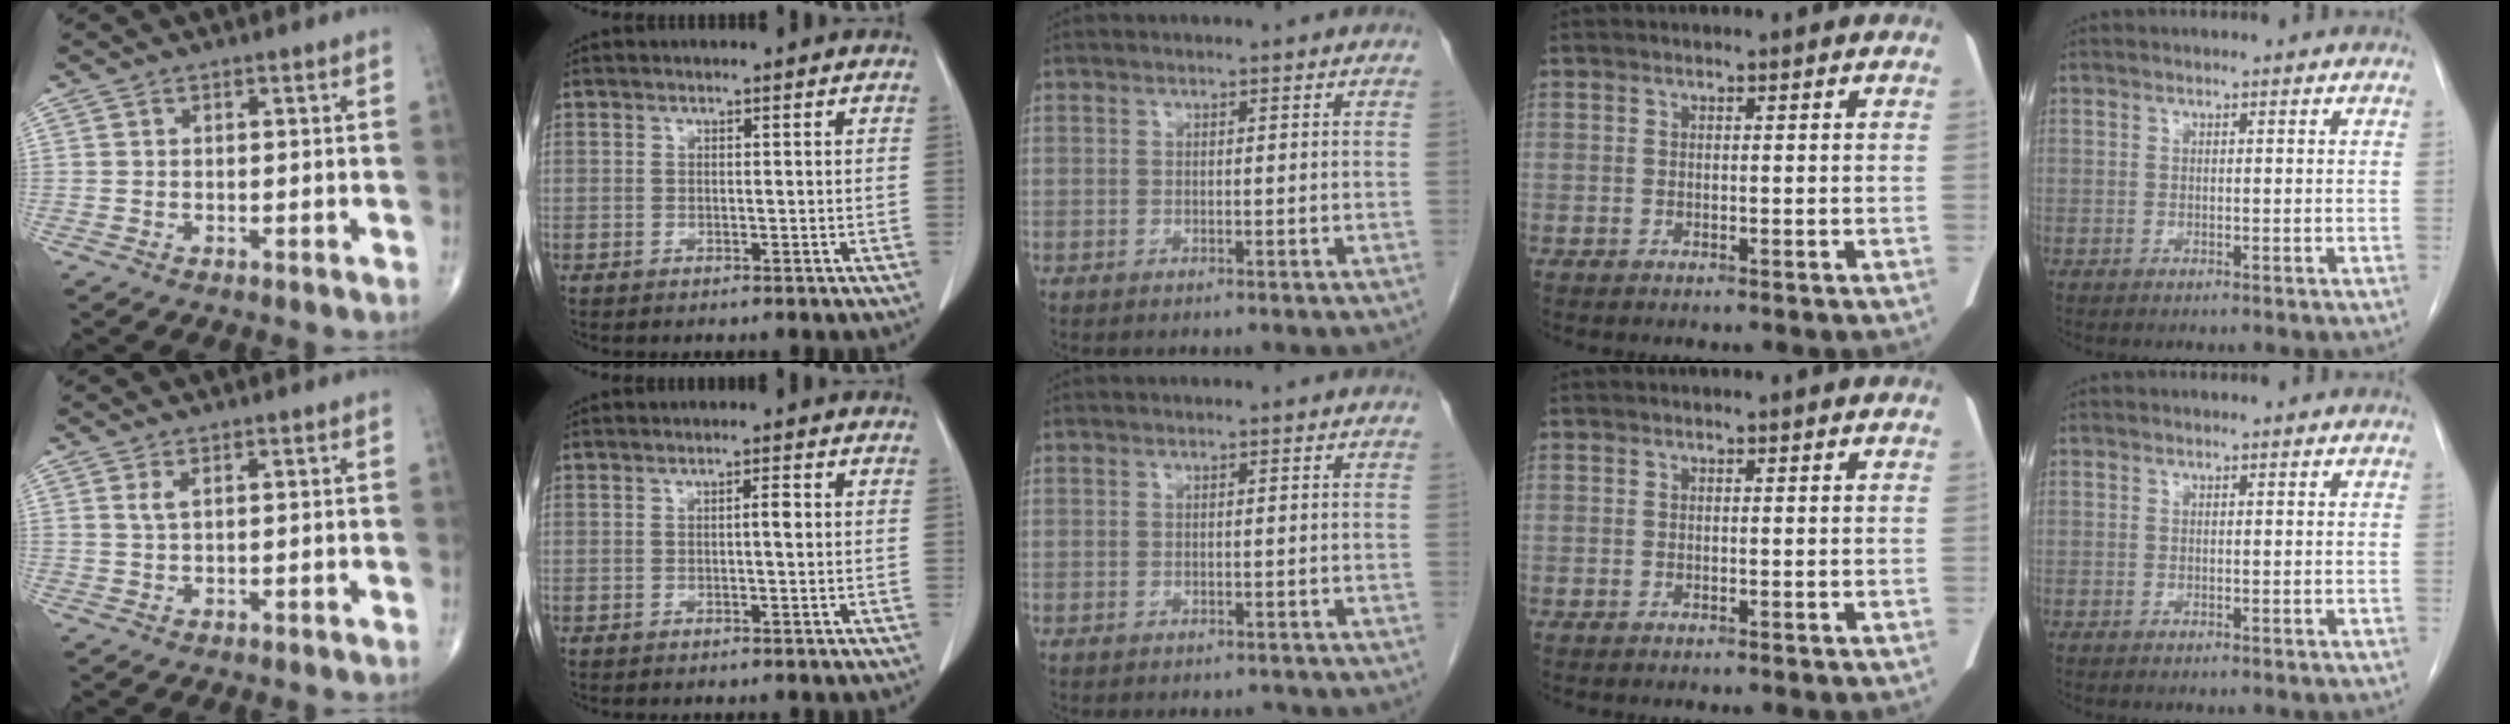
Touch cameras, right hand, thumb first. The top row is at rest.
{"thumb": {"total": 1.4, "force": [0.7, 0.3, 1.2], "torque": [-0.030, 0.003, 0.017]}, "index": {"total": 1.4, "force": [0.0, 0.1, 1.4], "torque": [-0.021, 0.003, 0.000]}, "middle": {"total": 1.2, "force": [-1.1, 0.6, 0.1], "torque": [-0.001, 0.001, -0.015]}}